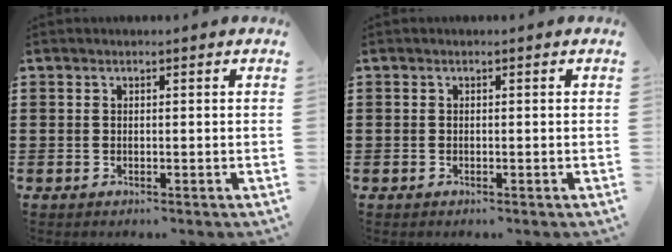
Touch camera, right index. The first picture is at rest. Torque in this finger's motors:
{"motor_torque": [-0.23, -0.08, 0.01, -0.01]}